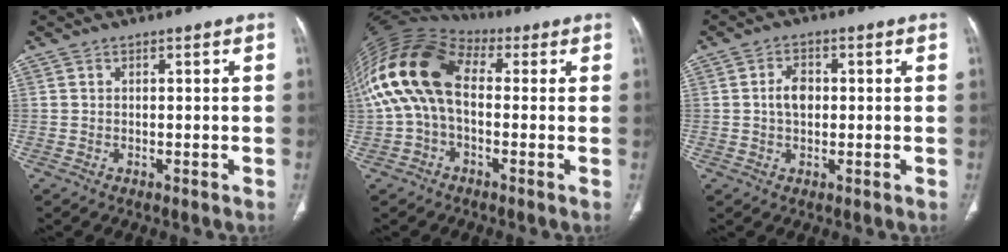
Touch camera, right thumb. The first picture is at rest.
{"total": 16.2, "force": [1.2, 9.9, 12.8], "torque": [-0.258, 0.044, 0.013]}
{"total": 4.1, "force": [0.2, 2.8, 3.0], "torque": [-0.049, 0.006, 0.000]}